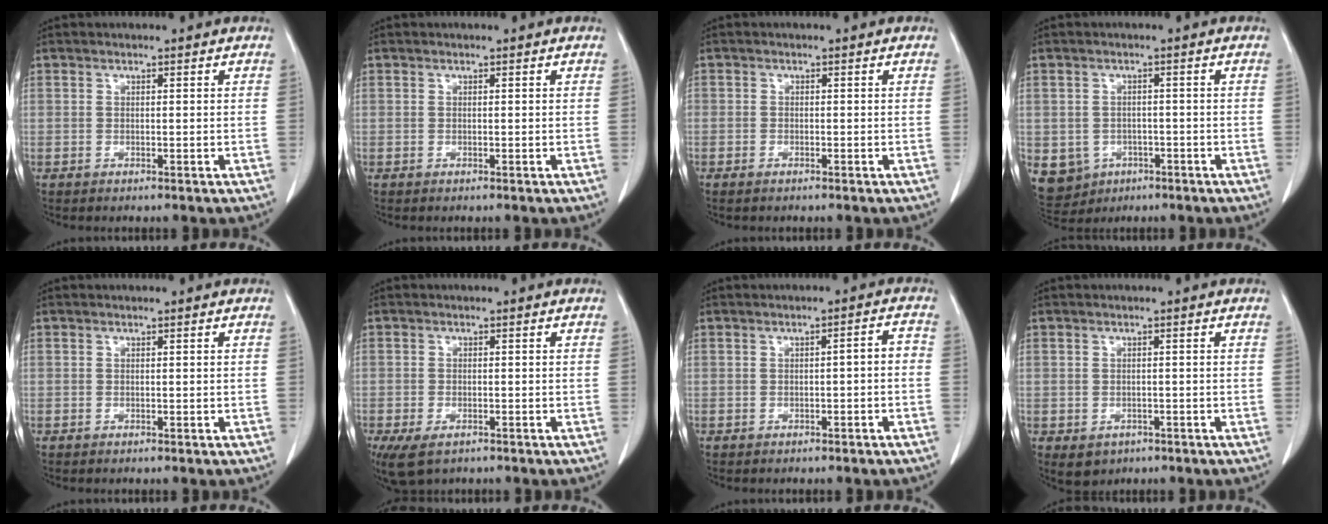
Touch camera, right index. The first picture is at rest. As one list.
[{"total": 0.0}, {"total": 1.1, "force": [-0.7, 0.6, 0.6], "torque": [-0.008, 0.001, -0.013]}, {"total": 8.2, "force": [-3.4, 7.2, 2.0], "torque": [-0.051, 0.004, -0.043]}, {"total": 0.0}, {"total": 5.8, "force": [-3.5, 3.0, 3.5], "torque": [-0.068, -0.010, -0.057]}, {"total": 2.5, "force": [-0.8, 0.6, 2.3], "torque": [-0.029, 0.013, -0.012]}, {"total": 3.5, "force": [-1.7, 2.8, 1.2], "torque": [-0.016, -0.001, -0.017]}]